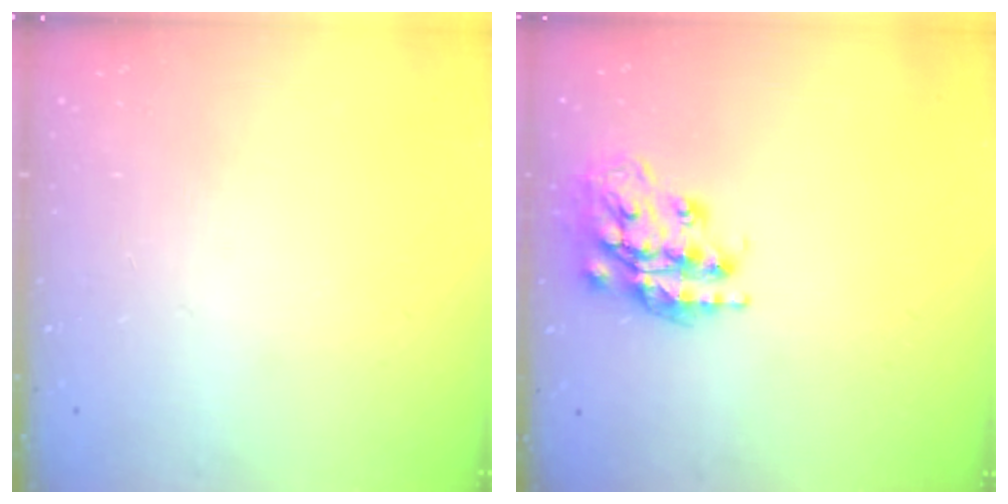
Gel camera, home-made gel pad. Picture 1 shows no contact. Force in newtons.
{"total": 16.2, "press": 16.1, "slide": 1.2}